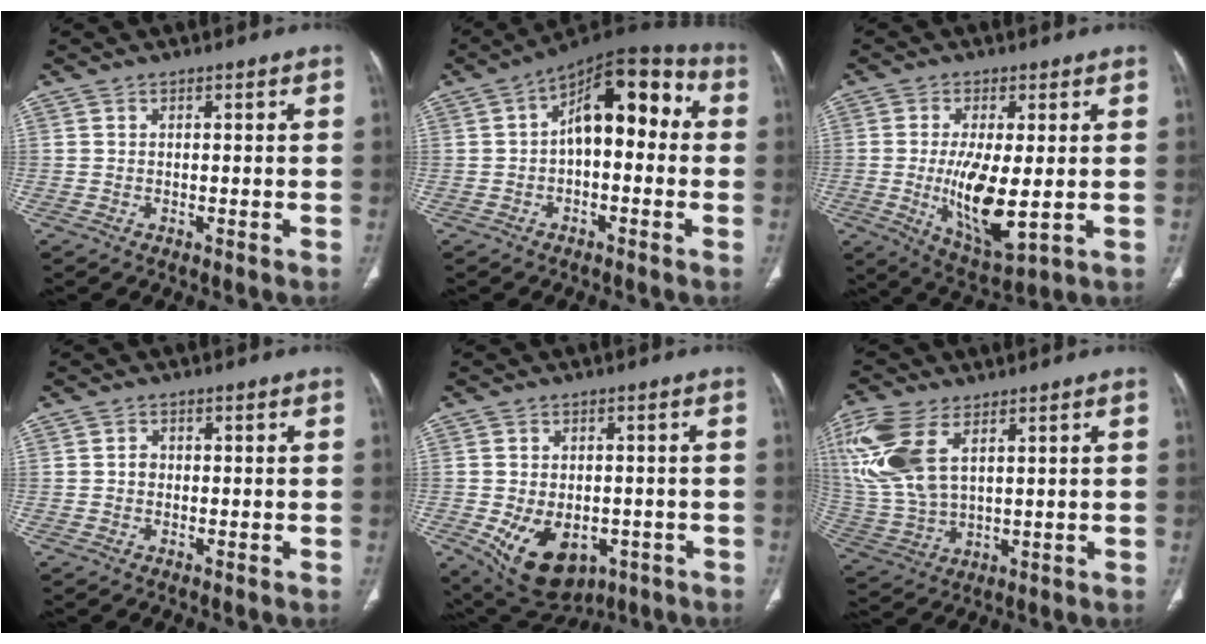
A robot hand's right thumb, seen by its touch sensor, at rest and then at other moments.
{"total": 14.2, "force": [1.1, 7.4, 12.0], "torque": [-0.141, 0.046, 0.004]}
{"total": 12.2, "force": [-1.2, 4.2, 11.4], "torque": [-0.205, -0.025, -0.006]}
{"total": 1.1, "force": [-0.1, 1.0, 0.5], "torque": [-0.002, 0.005, -0.004]}
{"total": 13.3, "force": [-4.8, 8.9, 8.6], "torque": [-0.130, 0.003, -0.051]}
{"total": 16.3, "force": [6.6, 8.6, 12.2], "torque": [-0.293, -0.012, 0.141]}